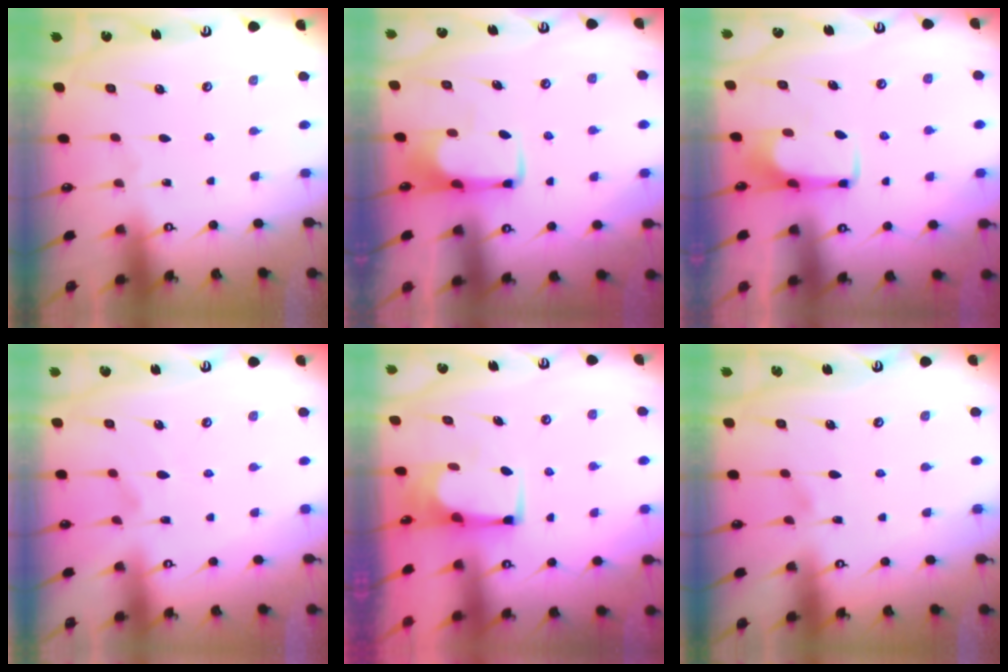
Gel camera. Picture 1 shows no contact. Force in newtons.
{"total": 1.9, "press": 1.8, "slide": 0.4}
{"total": 2.0, "press": 2.0, "slide": 0.2}
{"total": 1.5, "press": 0.9, "slide": 1.2}
{"total": 2.1, "press": 2.1, "slide": 0.1}
{"total": 3.9, "press": 3.9, "slide": 0.4}